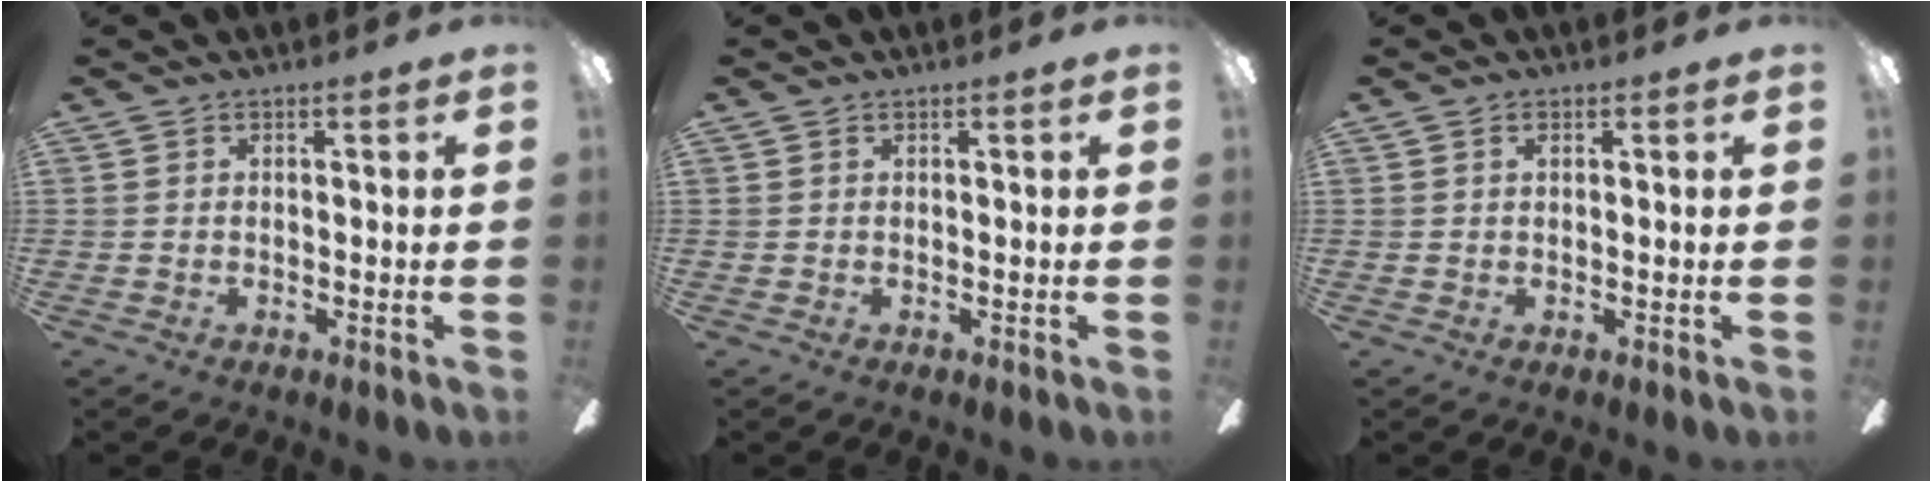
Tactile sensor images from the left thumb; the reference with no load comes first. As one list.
[{"total": 0.0}, {"total": 0.7, "force": [0.3, 0.3, 0.6], "torque": [-0.012, 0.002, 0.005]}]